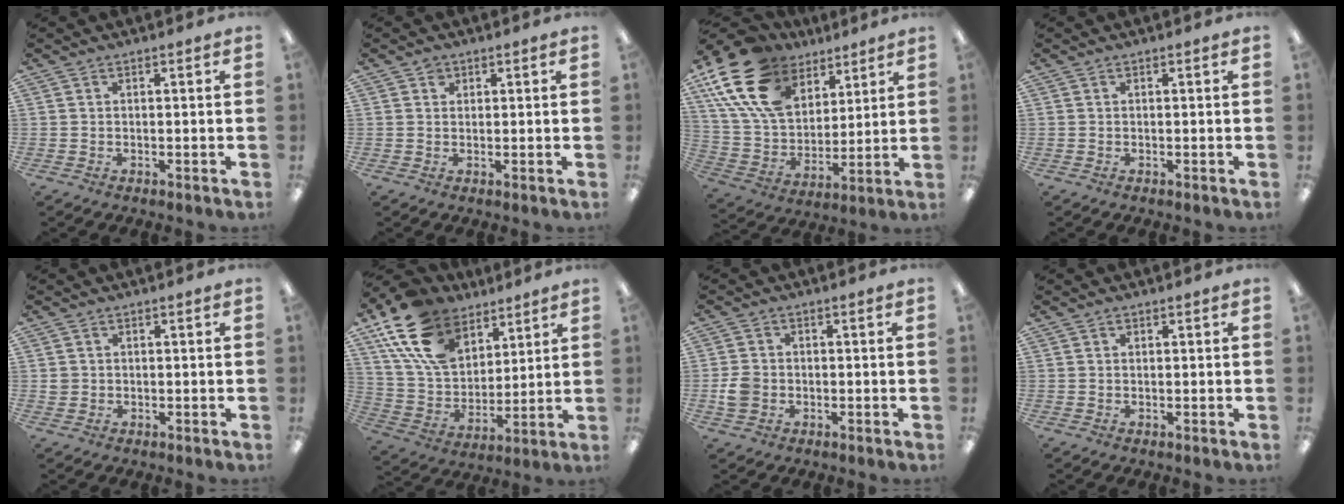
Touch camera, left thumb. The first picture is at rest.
{"total": 1.6, "force": [0.9, 1.3, 0.4], "torque": [-0.002, -0.001, 0.015]}
{"total": 21.2, "force": [11.8, 13.4, 11.5], "torque": [-0.255, -0.045, 0.219]}
{"total": 0.0}
{"total": 1.7, "force": [0.1, 1.7, 0.3], "torque": [-0.007, 0.004, 0.000]}
{"total": 19.2, "force": [11.5, 12.2, 9.5], "torque": [-0.199, -0.042, 0.217]}
{"total": 4.6, "force": [-1.0, 3.9, 2.1], "torque": [-0.033, 0.005, -0.019]}
{"total": 0.6, "force": [0.2, 0.5, 0.2], "torque": [-0.004, 0.003, 0.004]}